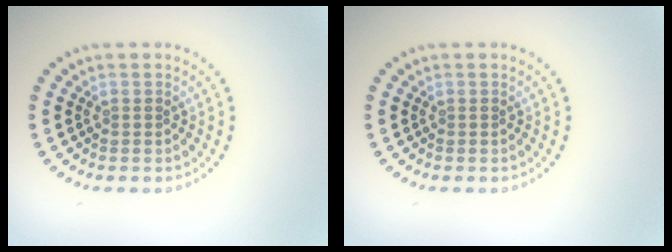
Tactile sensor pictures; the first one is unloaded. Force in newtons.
{"total": 0.0}